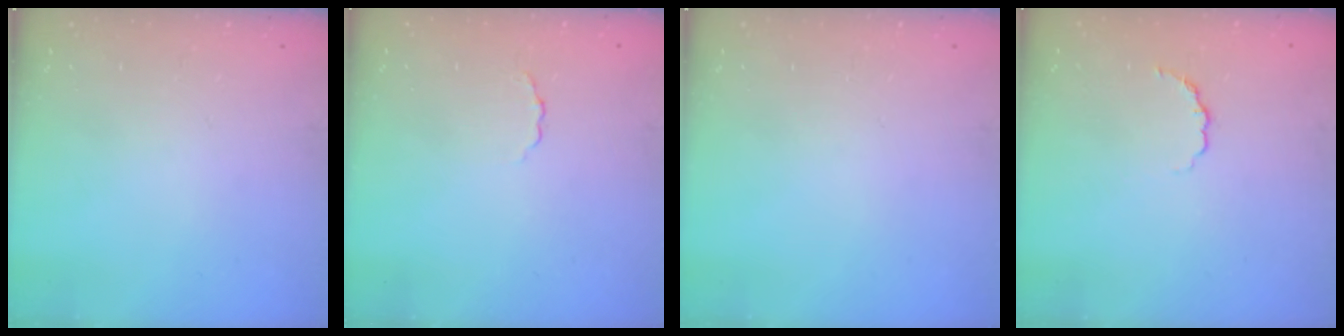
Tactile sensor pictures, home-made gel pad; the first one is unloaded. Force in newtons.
{"total": 1.7, "press": 1.6, "slide": 0.5}
{"total": 0.0}
{"total": 2.6, "press": 2.4, "slide": 1.0}